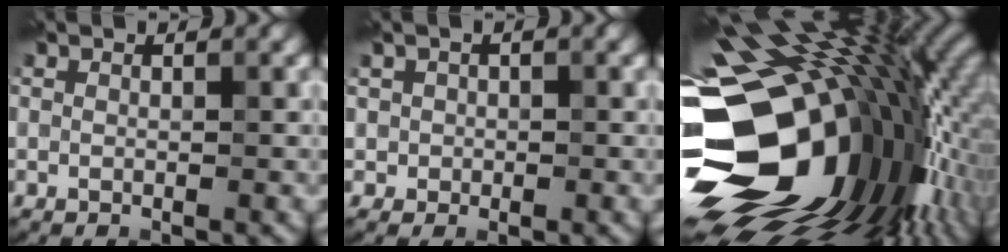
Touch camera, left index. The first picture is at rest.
{"total": 1.1, "force": [0.1, 1.1, 0.1], "torque": [0.014, 0.003, 0.000]}
{"total": 19.8, "force": [-2.2, 13.6, 14.2], "torque": [-0.280, -0.038, -0.026]}